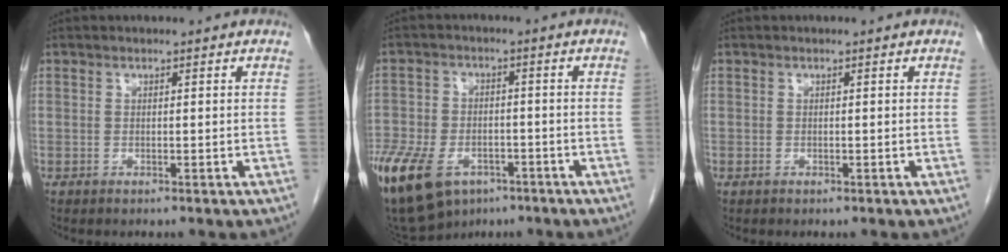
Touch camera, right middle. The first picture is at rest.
{"total": 22.9, "force": [-12.5, 14.4, 12.7], "torque": [-0.366, -0.028, -0.203]}
{"total": 0.0}